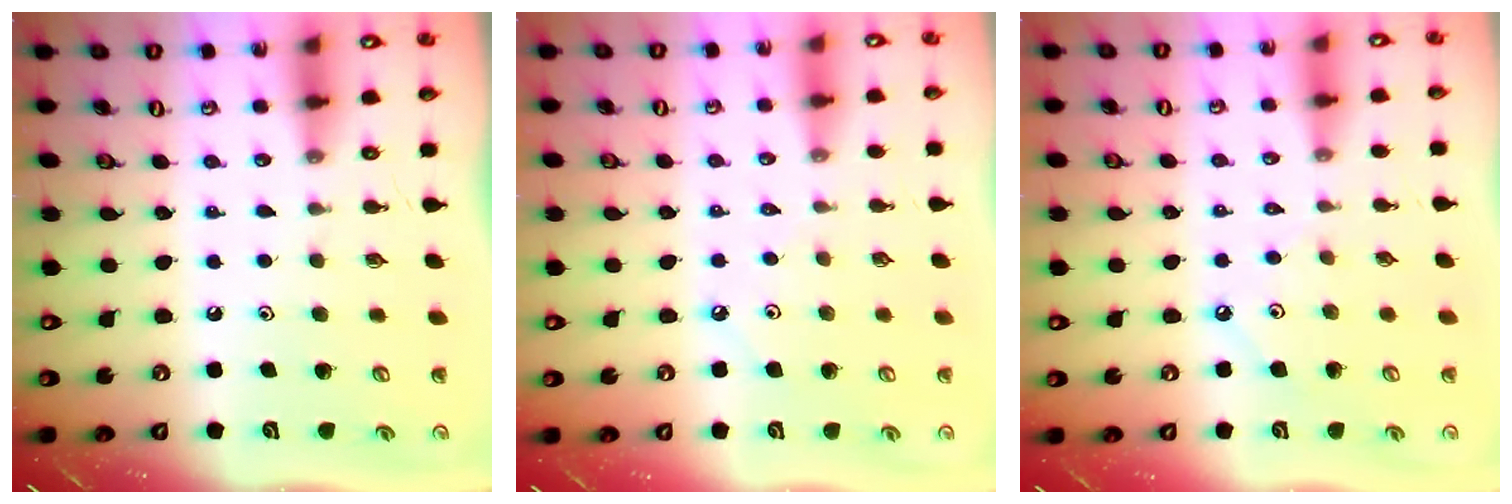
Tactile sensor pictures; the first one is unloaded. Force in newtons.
{"total": 3.3, "press": 3.3, "slide": 0.5}
{"total": 2.8, "press": 2.8, "slide": 0.1}